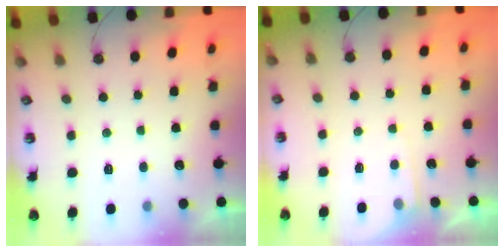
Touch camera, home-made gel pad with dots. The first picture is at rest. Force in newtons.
{"total": 3.9, "press": 3.8, "slide": 0.4}